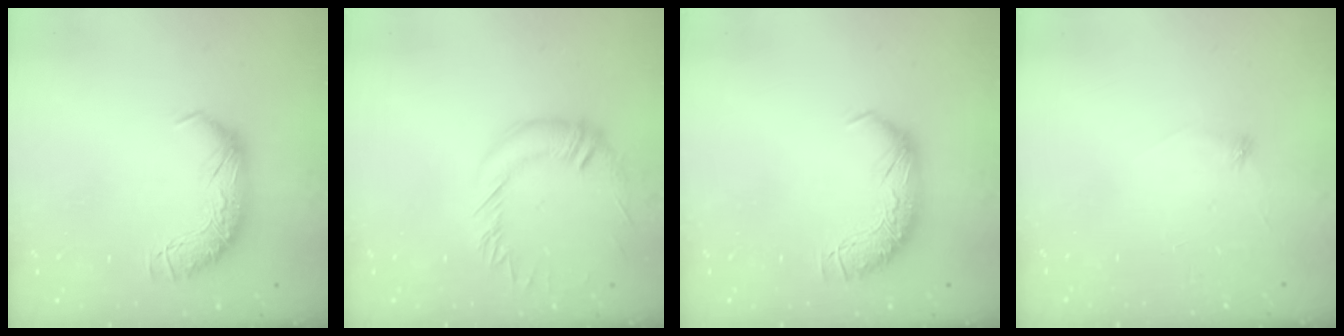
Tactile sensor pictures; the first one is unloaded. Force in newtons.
{"total": 1.3, "press": 1.1, "slide": 0.7}
{"total": 0.0}
{"total": 9.2, "press": 9.2, "slide": 0.3}